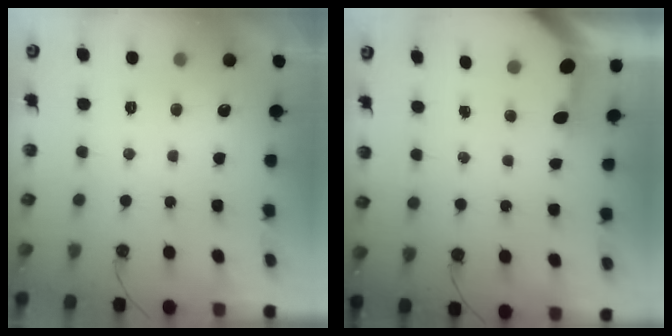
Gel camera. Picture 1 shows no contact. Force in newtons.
{"total": 3.4, "press": 3.4, "slide": 0.4}